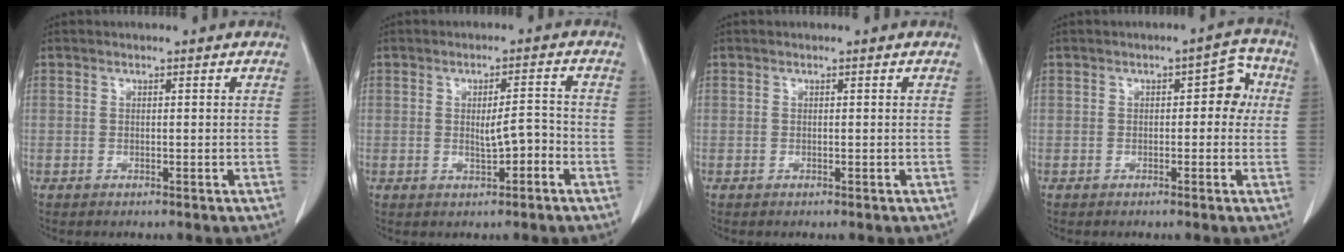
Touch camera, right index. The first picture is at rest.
{"total": 3.5, "force": [-1.1, 0.8, 3.2], "torque": [-0.047, 0.002, -0.015]}
{"total": 0.0}
{"total": 4.5, "force": [0.3, 2.4, 3.8], "torque": [-0.036, 0.026, 0.000]}